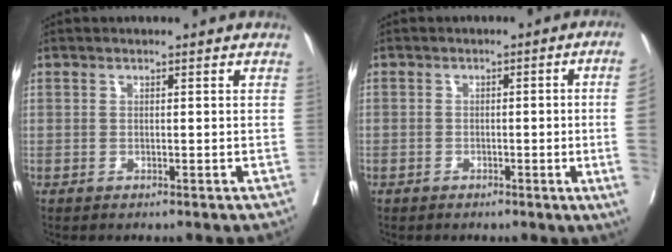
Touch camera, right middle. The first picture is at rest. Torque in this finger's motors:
{"motor_torque": [0.98, -1.16, -0.92, -0.21]}